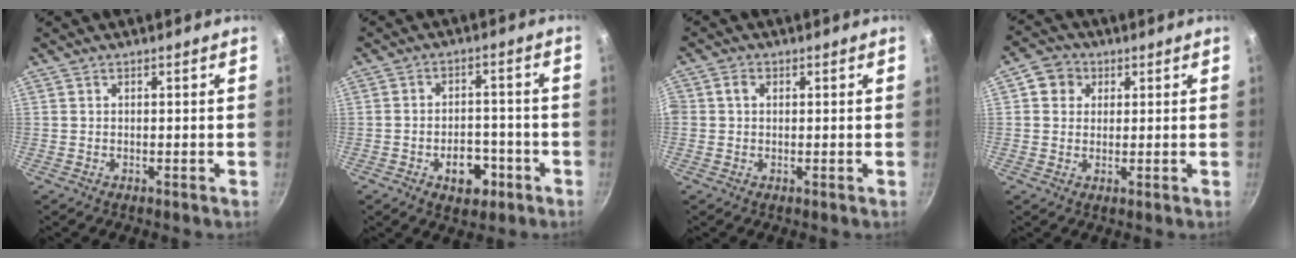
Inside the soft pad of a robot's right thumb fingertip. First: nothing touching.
{"total": 7.6, "force": [-3.4, 4.8, 4.8], "torque": [-0.044, 0.024, -0.045]}
{"total": 2.2, "force": [0.3, 1.8, 1.2], "torque": [-0.017, 0.008, 0.001]}
{"total": 5.4, "force": [1.7, 4.7, 1.9], "torque": [0.000, 0.000, 0.019]}